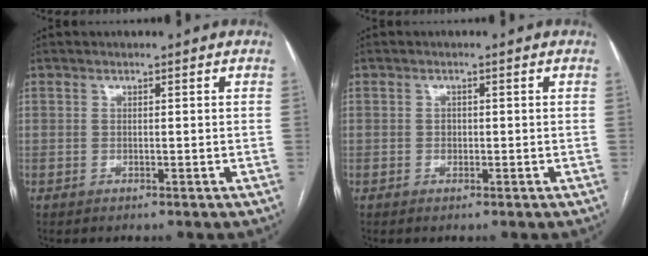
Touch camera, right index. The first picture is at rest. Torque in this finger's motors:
{"motor_torque": [0.51, 0.18, 0.01, 0.02]}